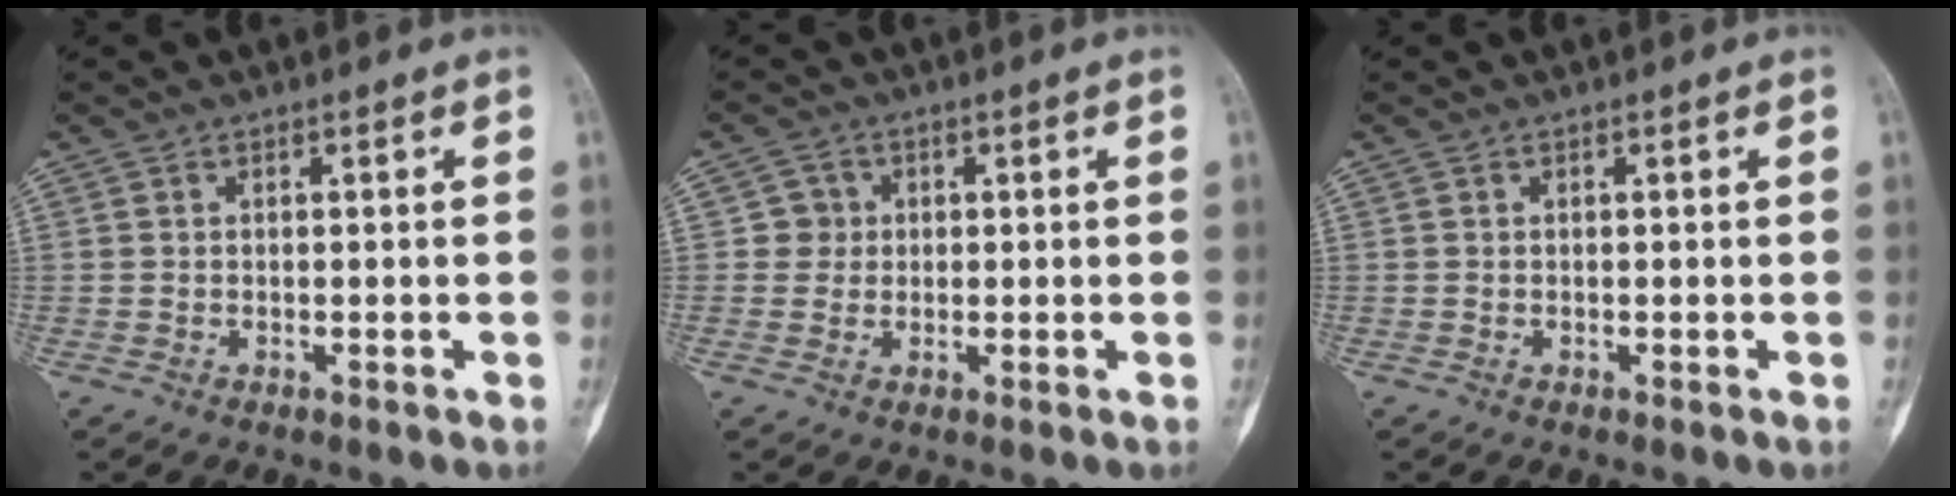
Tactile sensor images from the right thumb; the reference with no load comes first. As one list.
[{"total": 3.1, "force": [0.4, 3.1, 0.3], "torque": [0.025, 0.006, 0.000]}, {"total": 0.0}]